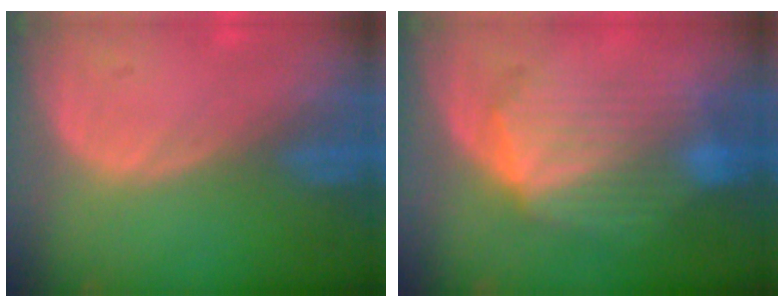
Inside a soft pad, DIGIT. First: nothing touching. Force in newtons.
{"total": 8.0, "press": 8.0, "slide": 0.3}